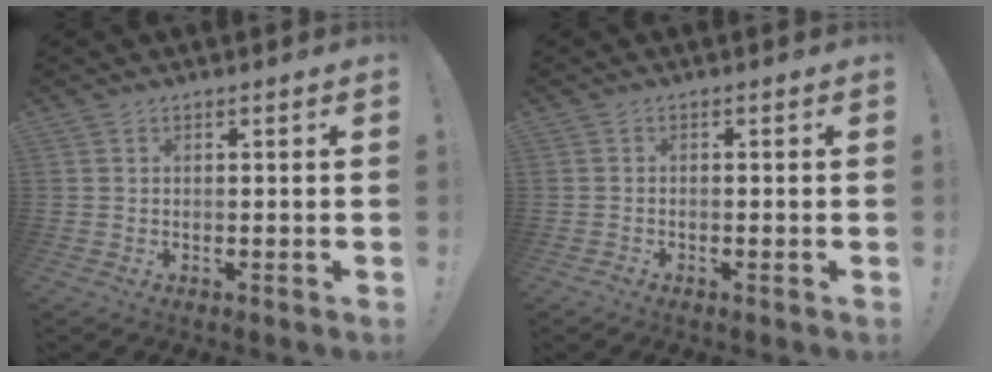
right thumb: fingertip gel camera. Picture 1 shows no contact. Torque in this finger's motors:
{"motor_torque": [0.28, 0.15, -0.13, 0.14, 0.03]}